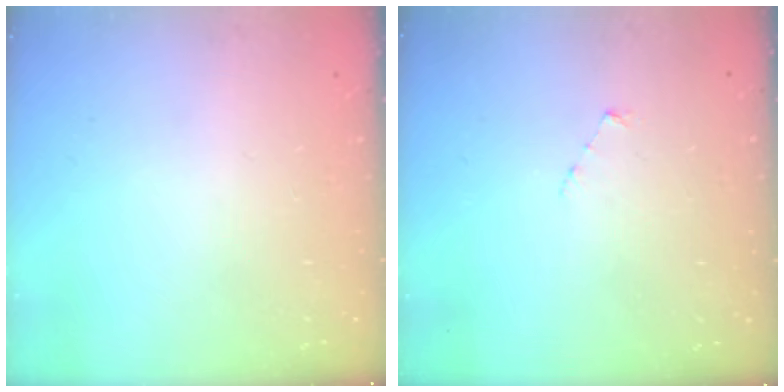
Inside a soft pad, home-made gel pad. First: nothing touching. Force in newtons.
{"total": 3.7, "press": 3.7, "slide": 0.3}